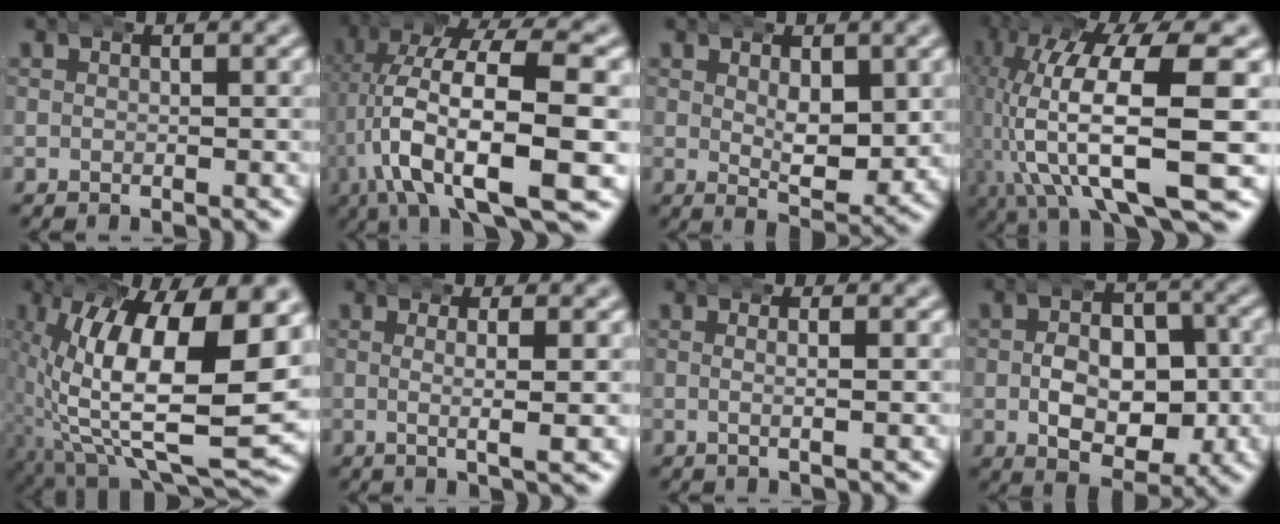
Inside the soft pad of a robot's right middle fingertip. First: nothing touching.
{"total": 11.6, "force": [-1.4, 5.2, 10.3], "torque": [-0.194, -0.017, -0.017]}
{"total": 4.0, "force": [0.9, 1.8, 3.5], "torque": [-0.056, -0.023, 0.020]}
{"total": 13.9, "force": [-0.4, 6.7, 12.2], "torque": [-0.221, -0.015, 0.005]}
{"total": 18.1, "force": [-0.1, 8.9, 15.8], "torque": [-0.258, -0.023, 0.017]}
{"total": 3.2, "force": [0.6, 0.1, 3.1], "torque": [-0.050, 0.004, 0.011]}
{"total": 1.8, "force": [0.1, 0.1, 1.8], "torque": [-0.033, 0.004, 0.001]}
{"total": 8.1, "force": [-1.2, 5.3, 6.1], "torque": [-0.075, -0.014, -0.017]}